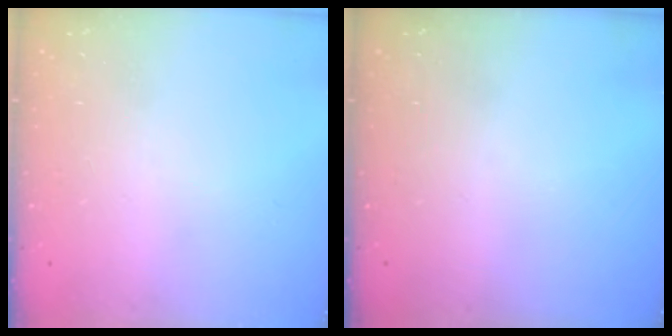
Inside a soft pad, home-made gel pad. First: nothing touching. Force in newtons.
{"total": 0.0}